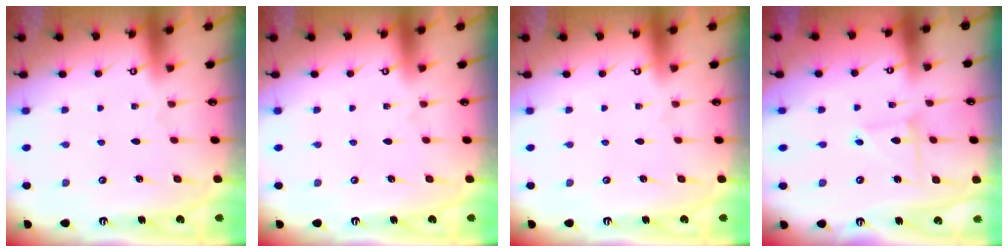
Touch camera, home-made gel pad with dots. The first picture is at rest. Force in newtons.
{"total": 0.0}
{"total": 0.0}
{"total": 3.9, "press": 3.9, "slide": 0.4}